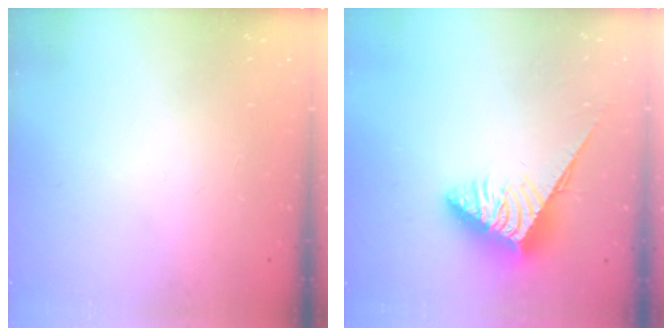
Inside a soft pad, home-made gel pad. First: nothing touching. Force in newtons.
{"total": 5.8, "press": 5.8, "slide": 0.4}